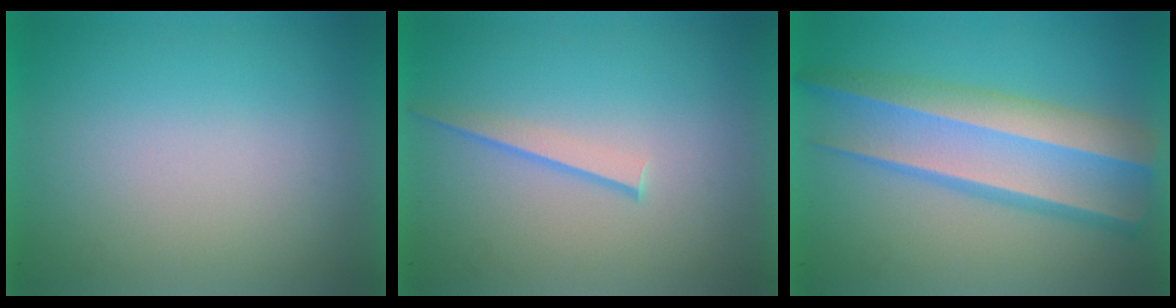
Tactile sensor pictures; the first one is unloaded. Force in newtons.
{"total": 1.1}
{"total": 6.3}